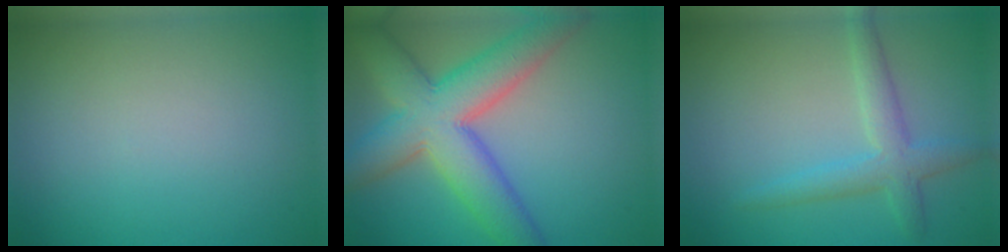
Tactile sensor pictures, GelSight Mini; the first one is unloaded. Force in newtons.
{"total": 9.3, "press": 9.3, "slide": 0.6}
{"total": 3.3, "press": 3.3, "slide": 0.2}